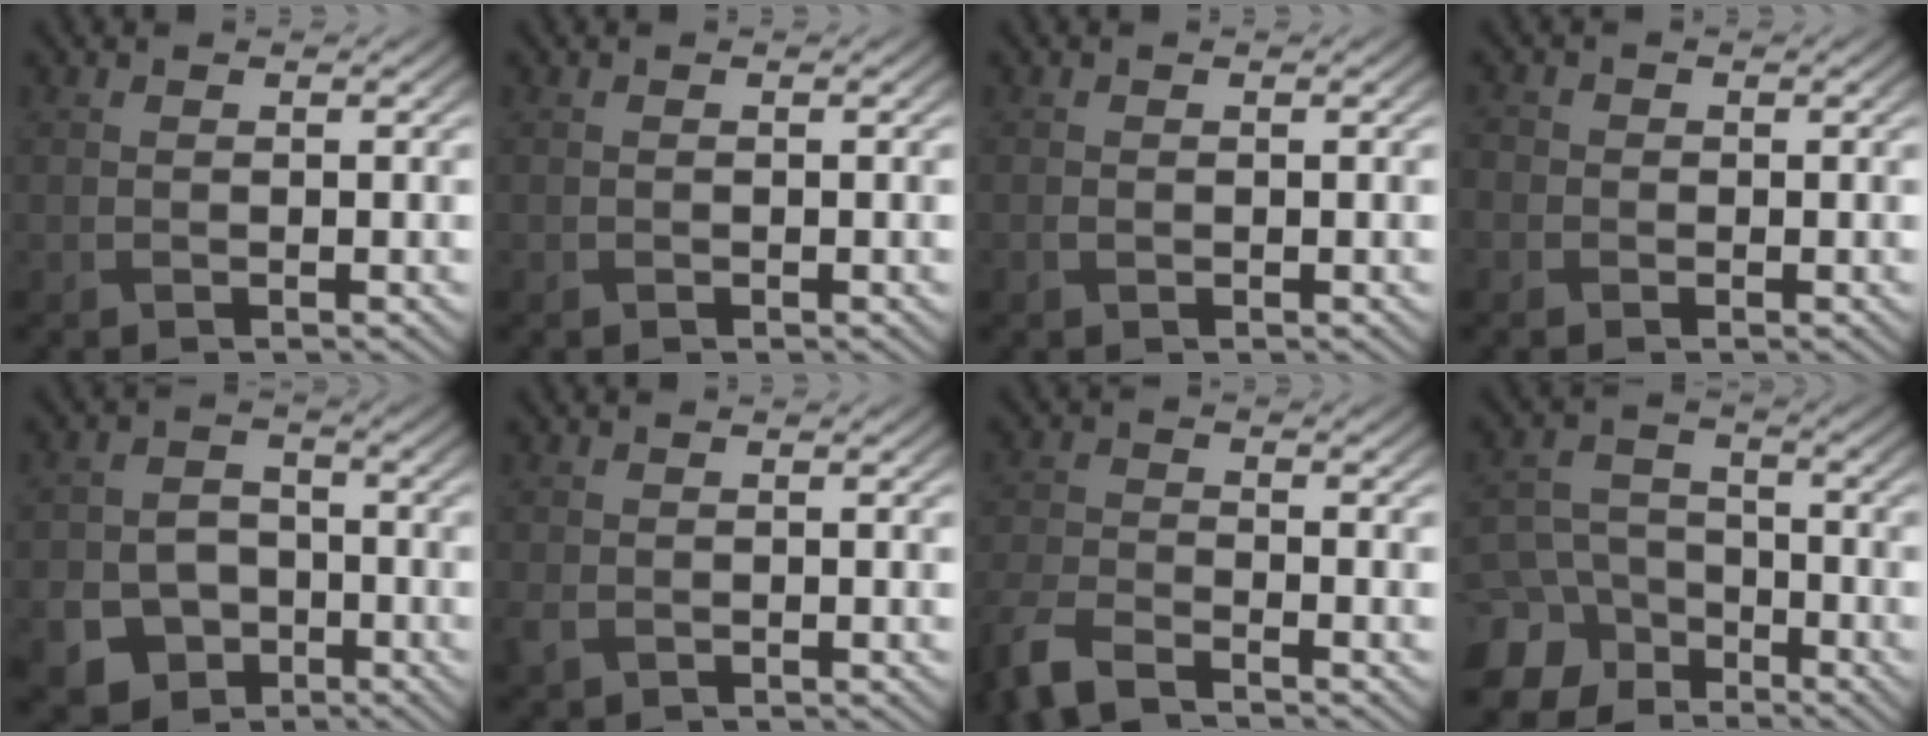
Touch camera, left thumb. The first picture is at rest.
{"total": 0.0}
{"total": 0.6, "force": [-0.2, 0.5, 0.4], "torque": [-0.009, -0.003, -0.004]}
{"total": 1.7, "force": [-0.5, 1.6, 0.3], "torque": [-0.004, 0.001, -0.015]}
{"total": 7.7, "force": [-3.9, 6.0, 3.0], "torque": [-0.060, -0.016, -0.080]}
{"total": 1.7, "force": [-0.7, 1.4, 0.8], "torque": [-0.023, -0.011, -0.017]}
{"total": 5.4, "force": [-4.5, 1.5, 2.5], "torque": [-0.058, -0.011, -0.101]}
{"total": 12.1, "force": [-7.7, 8.7, 3.5], "torque": [-0.114, -0.047, -0.135]}